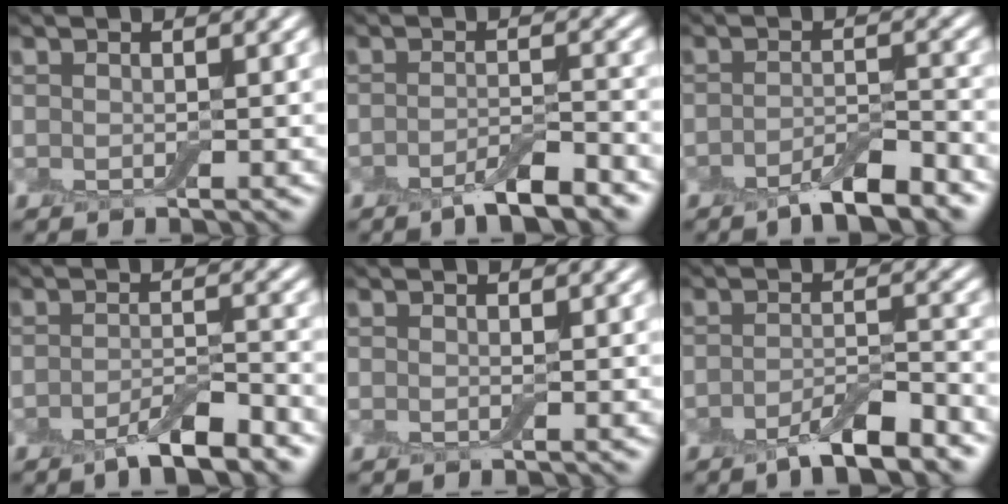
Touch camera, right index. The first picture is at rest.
{"total": 3.8, "force": [-2.6, 0.9, 2.6], "torque": [-0.046, 0.000, -0.048]}
{"total": 4.2, "force": [-3.0, 1.1, 2.8], "torque": [-0.046, 0.000, -0.052]}
{"total": 4.3, "force": [-2.9, 1.1, 3.0], "torque": [-0.052, 0.000, -0.051]}
{"total": 0.0}
{"total": 4.7, "force": [-3.2, 1.2, 3.2], "torque": [-0.053, -0.001, -0.056]}